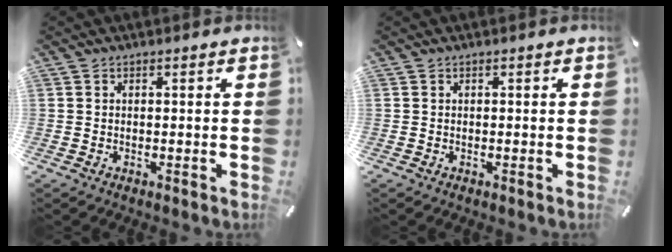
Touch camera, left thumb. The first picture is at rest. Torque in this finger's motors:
{"motor_torque": [-0.21, -0.13, -0.23, 0.16, -0.02]}